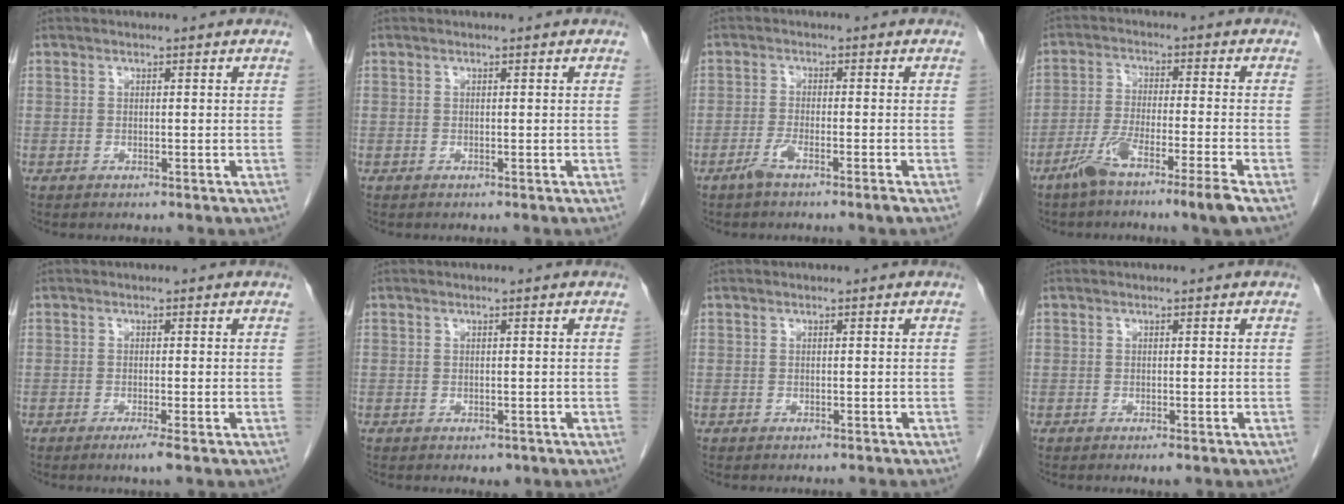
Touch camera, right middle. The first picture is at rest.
{"total": 0.0}
{"total": 3.0, "force": [-2.1, -0.3, 2.1], "torque": [-0.045, -0.005, -0.045]}
{"total": 8.1, "force": [-5.3, -0.6, 6.0], "torque": [-0.112, -0.014, -0.101]}
{"total": 2.0, "force": [-1.2, -0.3, 1.6], "torque": [-0.027, -0.006, -0.021]}
{"total": 1.0, "force": [-0.5, 0.6, 0.5], "torque": [-0.006, 0.000, -0.001]}
{"total": 0.9, "force": [-0.9, -0.1, 0.1], "torque": [-0.004, -0.001, -0.013]}
{"total": 1.1, "force": [-0.7, 0.2, 0.8], "torque": [-0.010, -0.003, -0.008]}